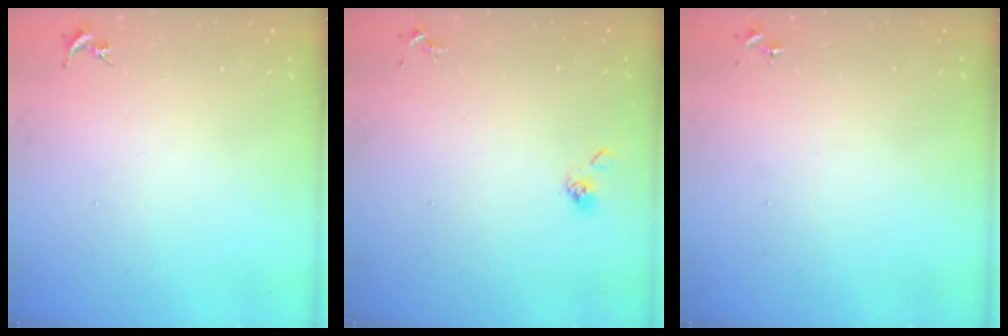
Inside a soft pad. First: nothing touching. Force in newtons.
{"total": 3.9, "press": 3.8, "slide": 0.9}
{"total": 0.0}